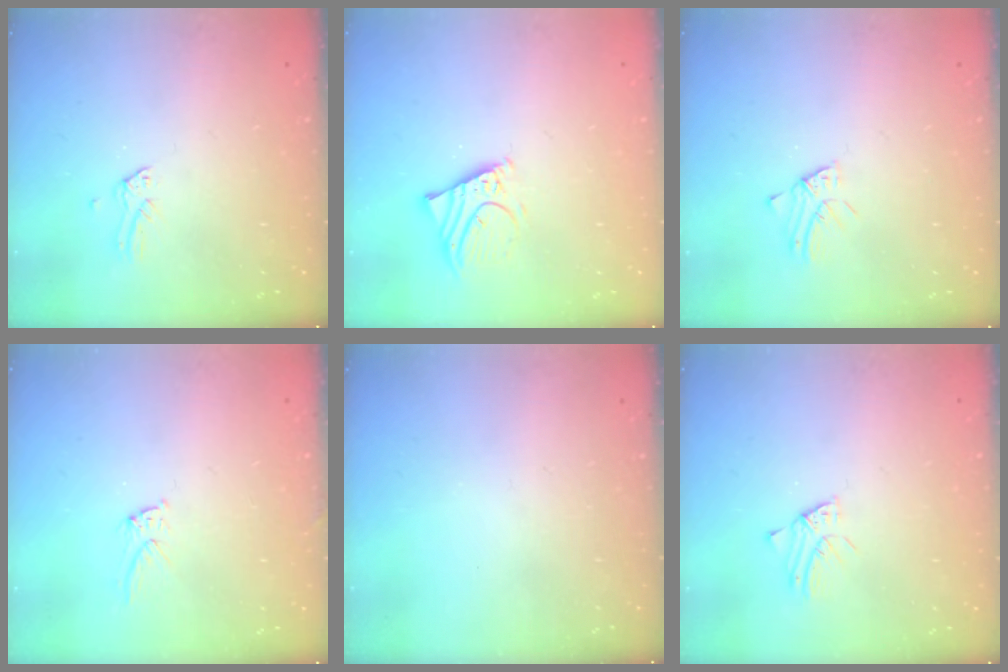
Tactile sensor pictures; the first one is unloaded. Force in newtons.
{"total": 5.4, "press": 5.4, "slide": 0.6}
{"total": 1.6, "press": 1.6, "slide": 0.1}
{"total": 6.2, "press": 6.2, "slide": 0.4}
{"total": 0.0}
{"total": 1.5, "press": 1.4, "slide": 0.1}